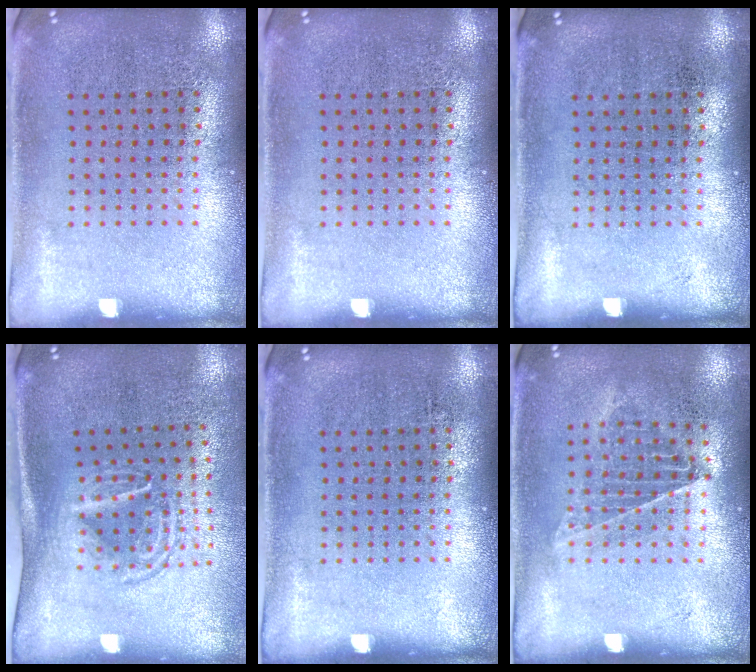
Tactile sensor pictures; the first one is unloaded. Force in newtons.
{"total": 0.0}
{"total": 0.0}
{"total": 1.7, "press": 1.1, "slide": 1.2}
{"total": 0.0}
{"total": 0.9, "press": 0.9, "slide": 0.1}